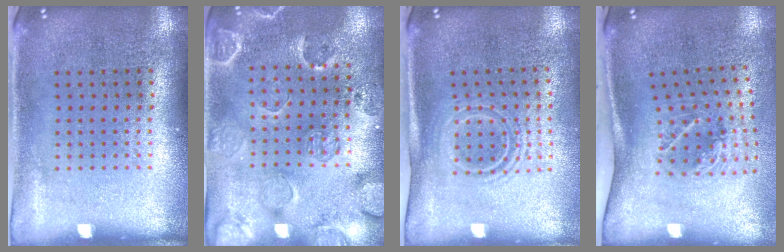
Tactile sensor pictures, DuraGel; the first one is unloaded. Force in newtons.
{"total": 2.5, "press": 2.1, "slide": 1.4}
{"total": 1.5, "press": 1.1, "slide": 1.0}
{"total": 2.0, "press": 1.3, "slide": 1.6}